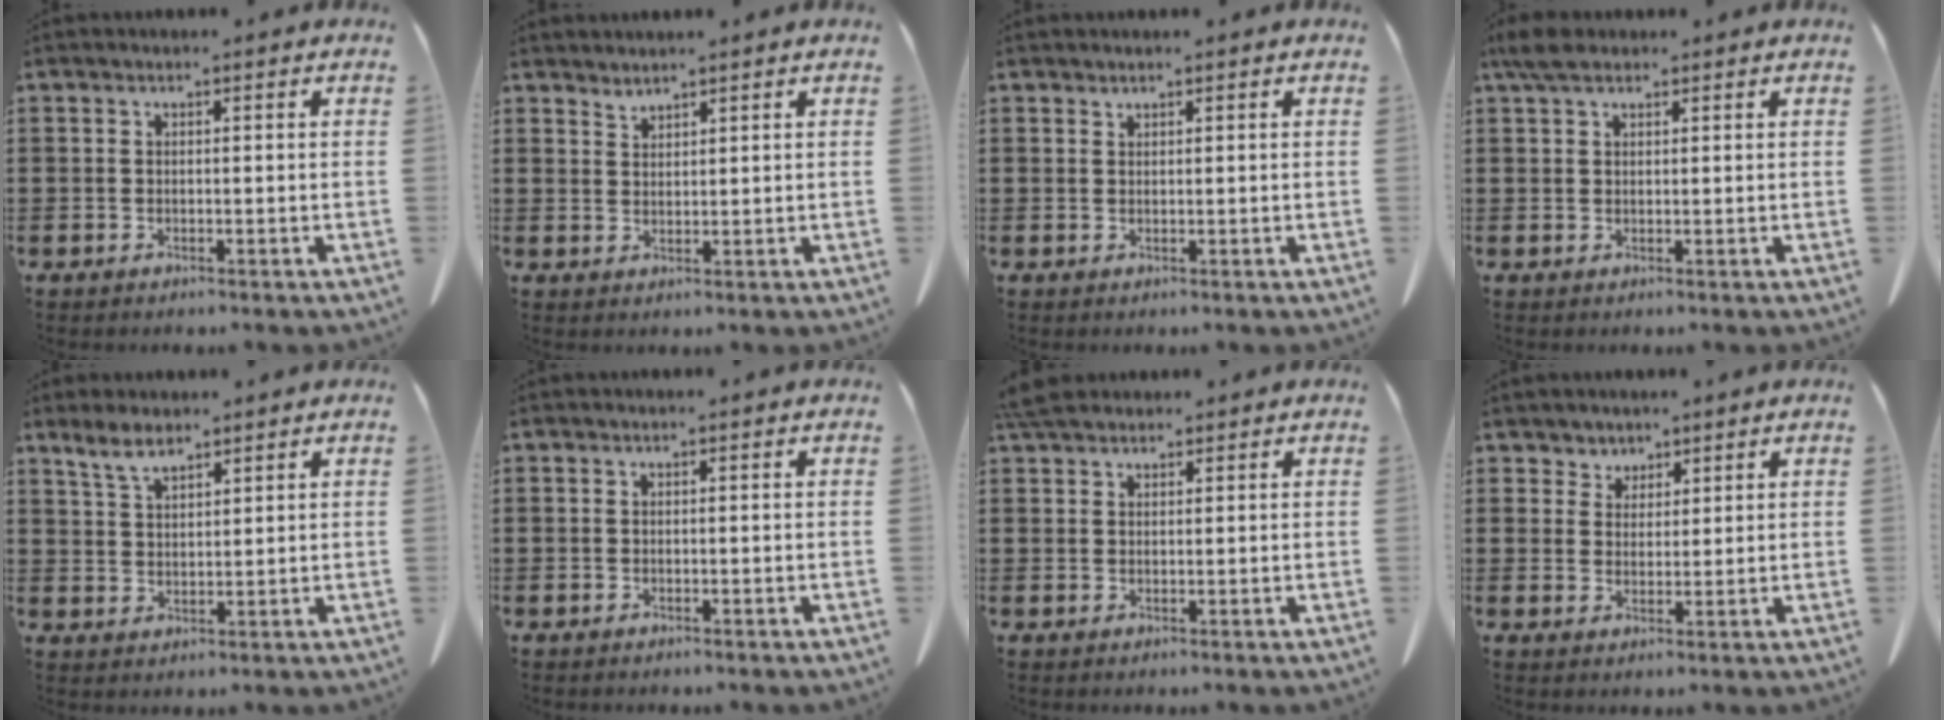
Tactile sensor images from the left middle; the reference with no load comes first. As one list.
[{"total": 1.7, "force": [1.6, -0.1, -0.1], "torque": [-0.001, -0.003, 0.033]}, {"total": 0.8, "force": [0.8, 0.0, 0.0], "torque": [-0.002, -0.004, 0.017]}, {"total": 3.4, "force": [2.3, 1.5, 1.9], "torque": [-0.046, 0.007, 0.045]}, {"total": 4.1, "force": [3.2, 1.3, 2.2], "torque": [-0.052, -0.003, 0.060]}, {"total": 0.0}, {"total": 3.5, "force": [3.1, 1.0, 1.3], "torque": [-0.035, 0.000, 0.061]}, {"total": 2.9, "force": [2.4, 1.7, -0.1], "torque": [-0.012, 0.002, 0.047]}]